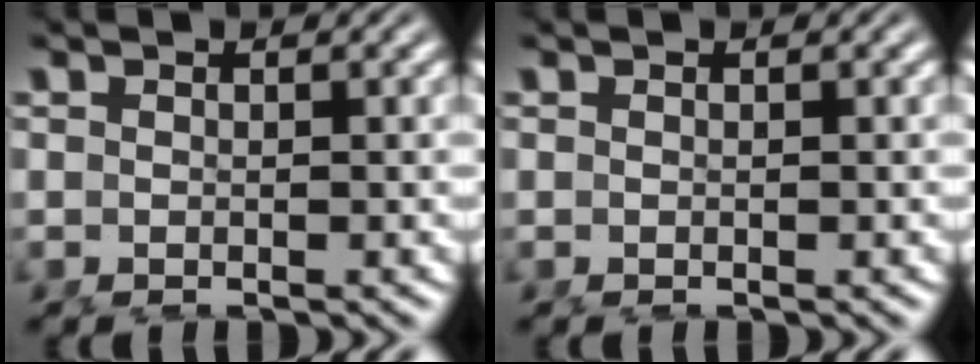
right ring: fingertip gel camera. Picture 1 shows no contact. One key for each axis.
{"total": 0.0}